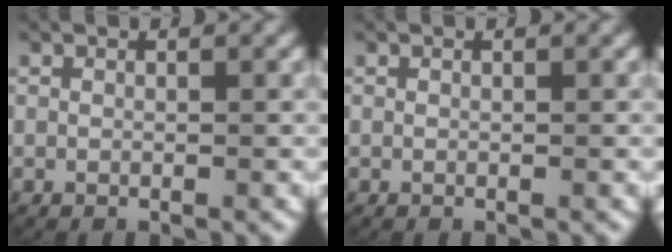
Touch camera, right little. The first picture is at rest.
{"total": 0.0}